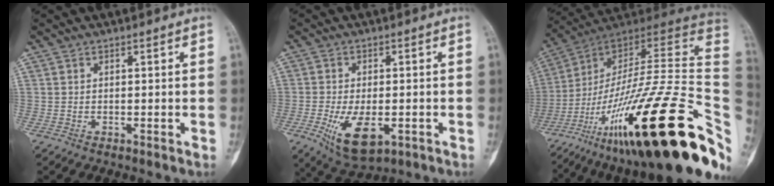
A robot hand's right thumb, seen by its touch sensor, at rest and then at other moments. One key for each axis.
{"total": 9.7, "fx": -3.2, "fy": 4.7, "fz": 7.9, "tx": -0.132, "ty": -0.009, "tz": -0.043}
{"total": 38.1, "fx": -14.6, "fy": 8.6, "fz": 34.1, "tx": -0.471, "ty": 0.067, "tz": -0.240}